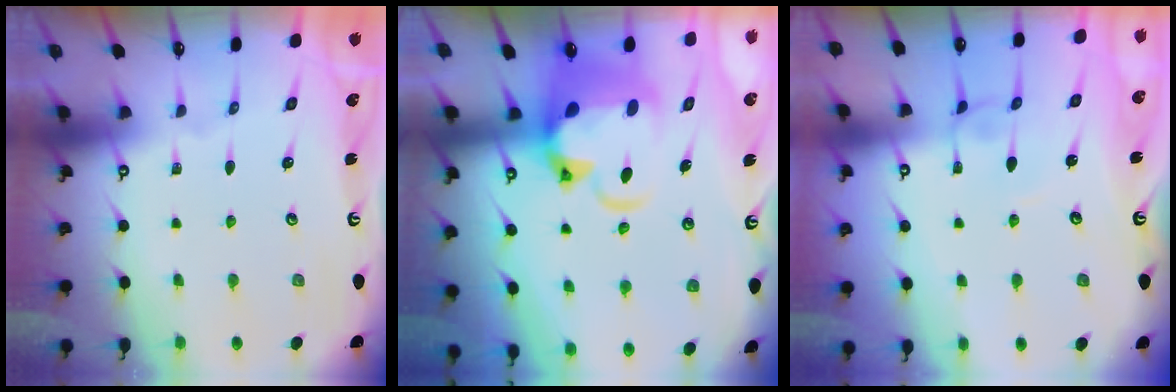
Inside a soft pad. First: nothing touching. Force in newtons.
{"total": 6.0, "press": 5.7, "slide": 1.8}
{"total": 2.1, "press": 2.1, "slide": 0.1}